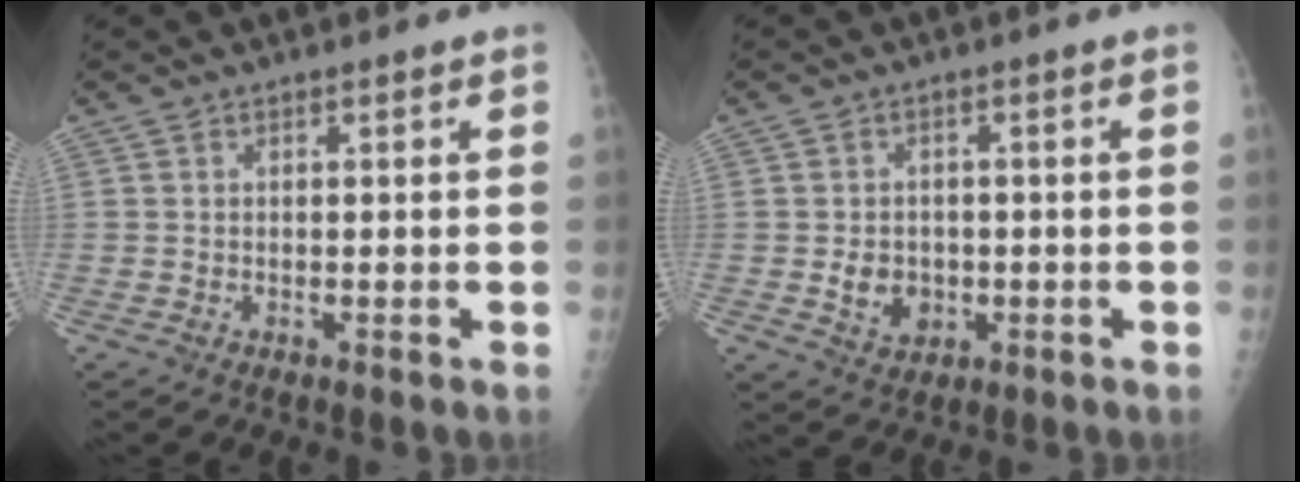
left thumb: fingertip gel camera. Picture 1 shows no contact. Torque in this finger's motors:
{"motor_torque": [-0.09, 0.09, 0.05, 0.02, 0.01]}